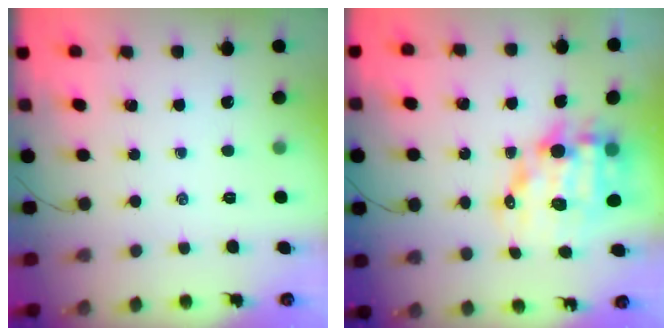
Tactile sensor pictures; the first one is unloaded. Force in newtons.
{"total": 13.6, "press": 13.2, "slide": 3.3}